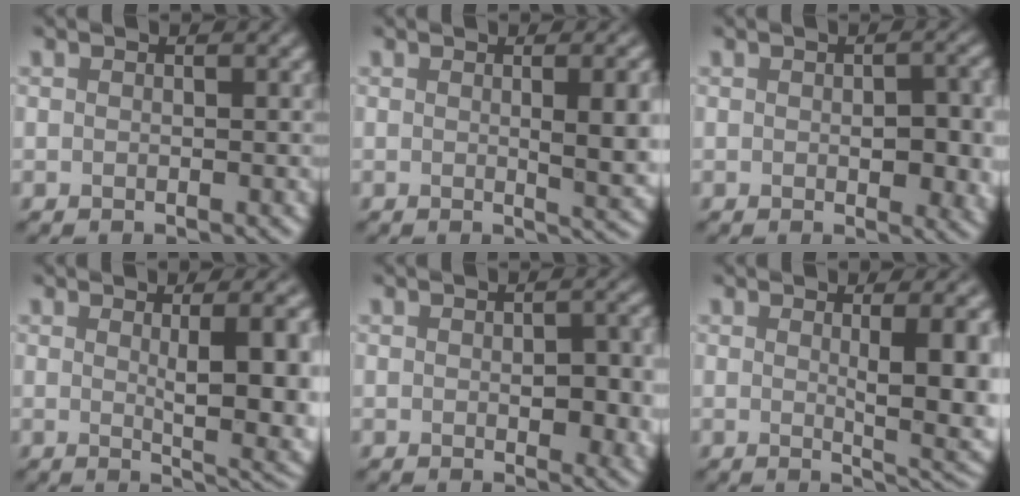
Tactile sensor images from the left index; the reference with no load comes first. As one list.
[{"total": 5.6, "force": [0.5, 1.5, 5.4], "torque": [-0.060, -0.001, 0.010]}, {"total": 4.7, "force": [-0.2, 2.3, 4.1], "torque": [-0.051, -0.008, 0.001]}, {"total": 9.4, "force": [0.8, 3.0, 8.8], "torque": [-0.101, -0.003, 0.021]}, {"total": 4.7, "force": [-0.2, 2.2, 4.1], "torque": [-0.051, -0.008, 0.001]}, {"total": 7.2, "force": [0.7, 2.0, 6.9], "torque": [-0.083, -0.009, 0.017]}]